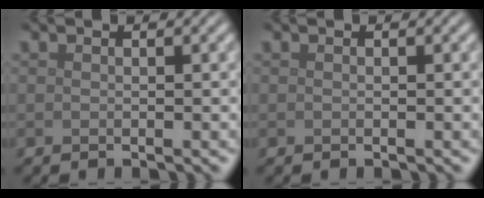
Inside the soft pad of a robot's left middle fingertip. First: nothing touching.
{"total": 0.0}